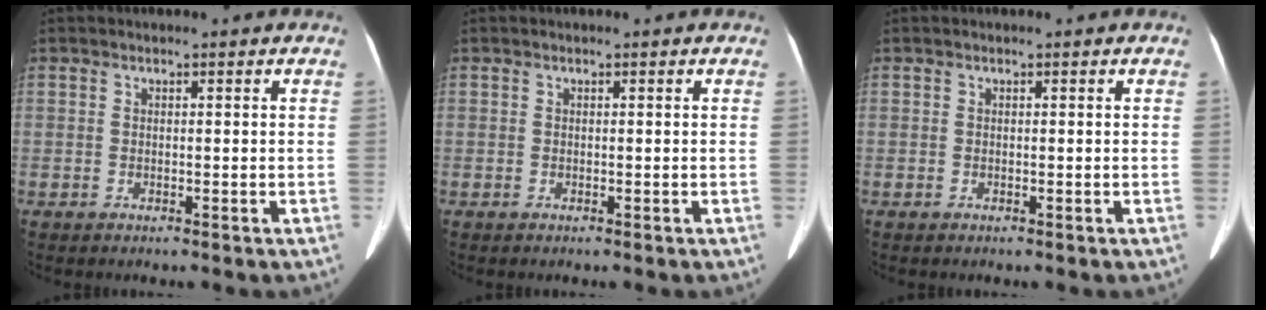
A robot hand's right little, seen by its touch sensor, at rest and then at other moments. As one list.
[{"total": 0.0}, {"total": 0.0}]